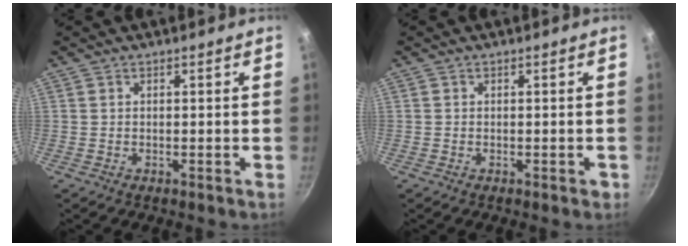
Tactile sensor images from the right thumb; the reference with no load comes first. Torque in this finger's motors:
{"motor_torque": [0.20, 0.48, -0.20, 0.10, 0.00]}